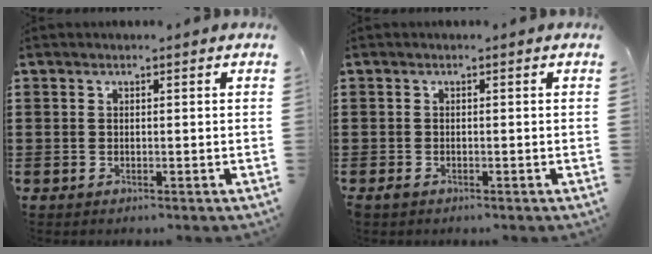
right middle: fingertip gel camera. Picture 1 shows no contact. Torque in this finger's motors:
{"motor_torque": [0.46, -0.19, 0.00, 0.03]}